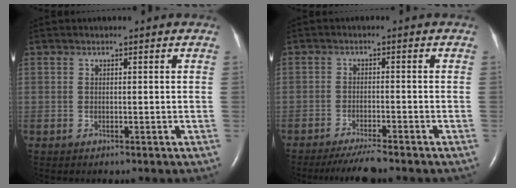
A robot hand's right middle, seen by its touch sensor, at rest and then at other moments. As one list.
[{"total": 4.8, "force": [-4.2, -0.3, 2.2], "torque": [-0.042, -0.017, -0.073]}]